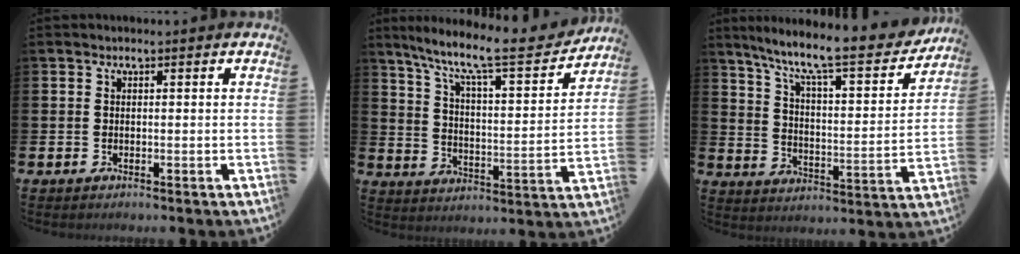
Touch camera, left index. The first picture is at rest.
{"total": 10.0, "force": [8.6, 1.3, 5.0], "torque": [-0.116, -0.063, 0.137]}
{"total": 10.0, "force": [8.5, 1.7, 5.0], "torque": [-0.117, -0.061, 0.134]}